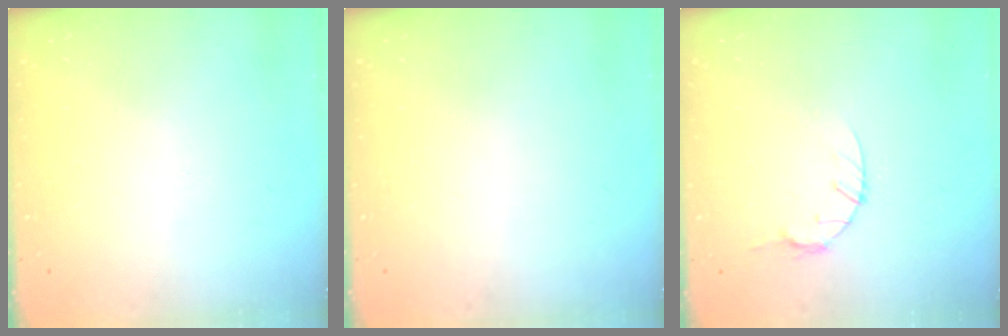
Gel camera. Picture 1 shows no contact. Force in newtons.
{"total": 0.0}
{"total": 4.6, "press": 4.6, "slide": 0.6}